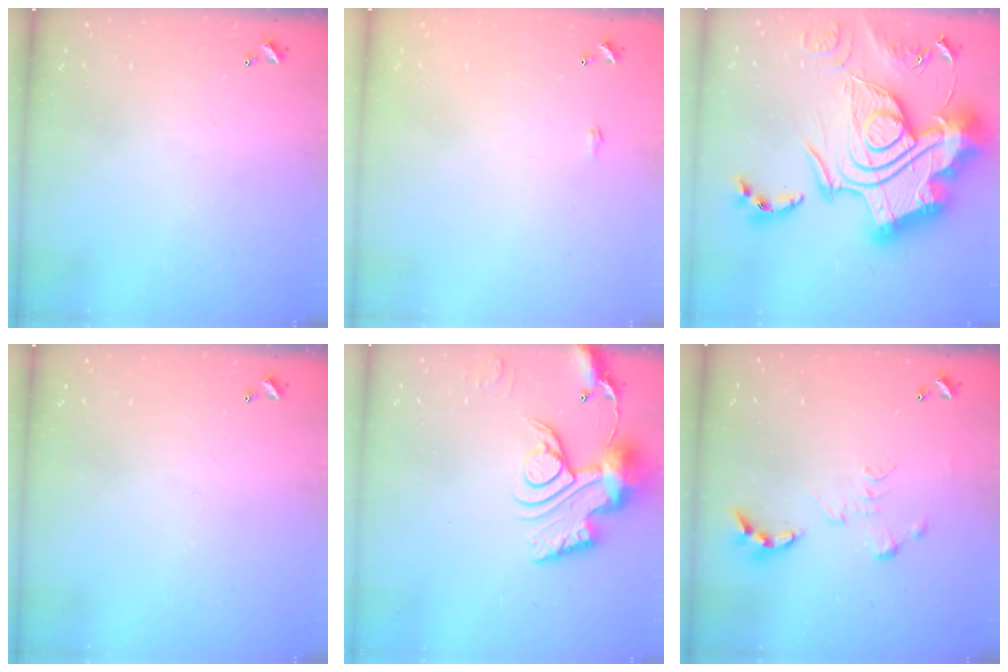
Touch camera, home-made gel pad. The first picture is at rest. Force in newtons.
{"total": 0.6, "press": 0.6, "slide": 0.2}
{"total": 0.6, "press": 0.6, "slide": 0.0}
{"total": 0.0}
{"total": 15.5, "press": 15.4, "slide": 1.7}
{"total": 0.0}